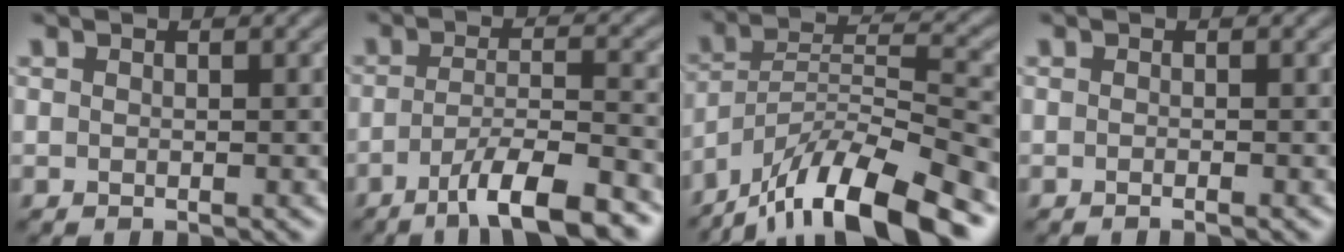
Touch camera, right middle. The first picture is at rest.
{"total": 7.4, "force": [-4.8, 1.5, 5.5], "torque": [-0.086, 0.000, -0.081]}
{"total": 13.4, "force": [-10.4, 3.2, 7.9], "torque": [-0.145, 0.010, -0.187]}
{"total": 0.5, "force": [-0.5, -0.1, 0.3], "torque": [-0.008, -0.006, -0.010]}